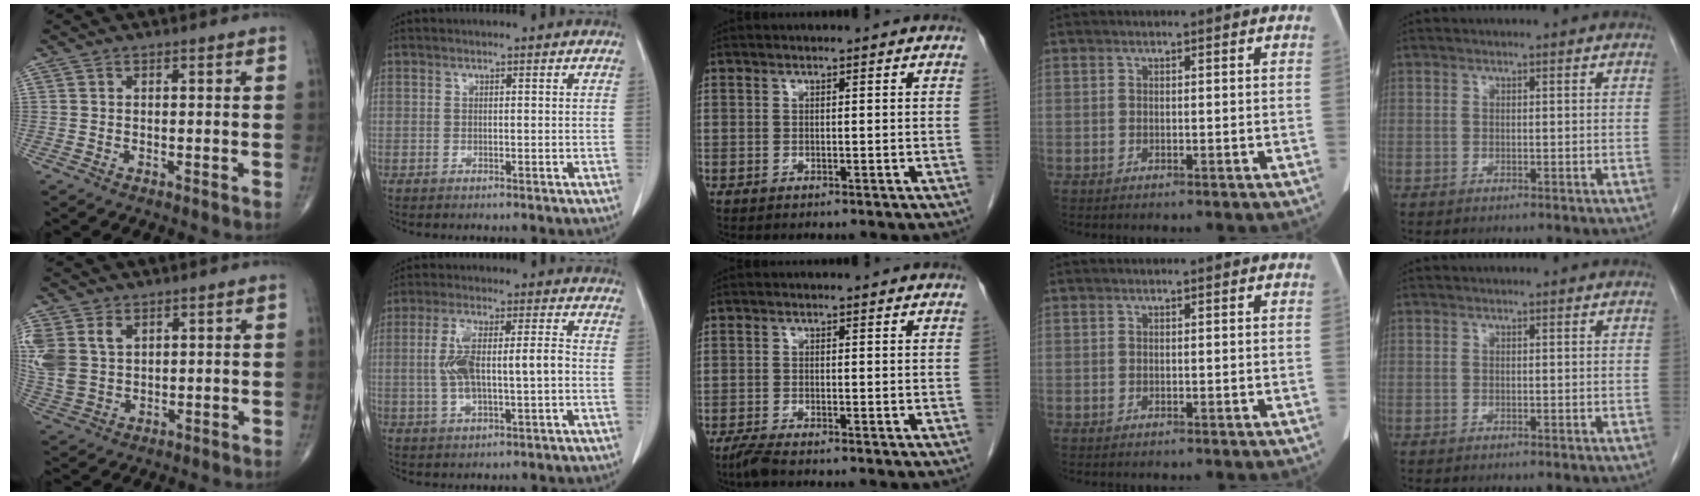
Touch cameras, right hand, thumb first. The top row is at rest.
{"thumb": {"total": 12.3, "force": [4.1, 8.8, 7.4], "torque": [-0.185, -0.001, 0.096]}, "index": {"total": 9.9, "force": [-0.5, 2.7, 9.5], "torque": [-0.191, 0.021, -0.003]}, "middle": {"total": 2.1, "force": [-1.7, 0.1, 1.2], "torque": [-0.035, -0.008, -0.037]}}